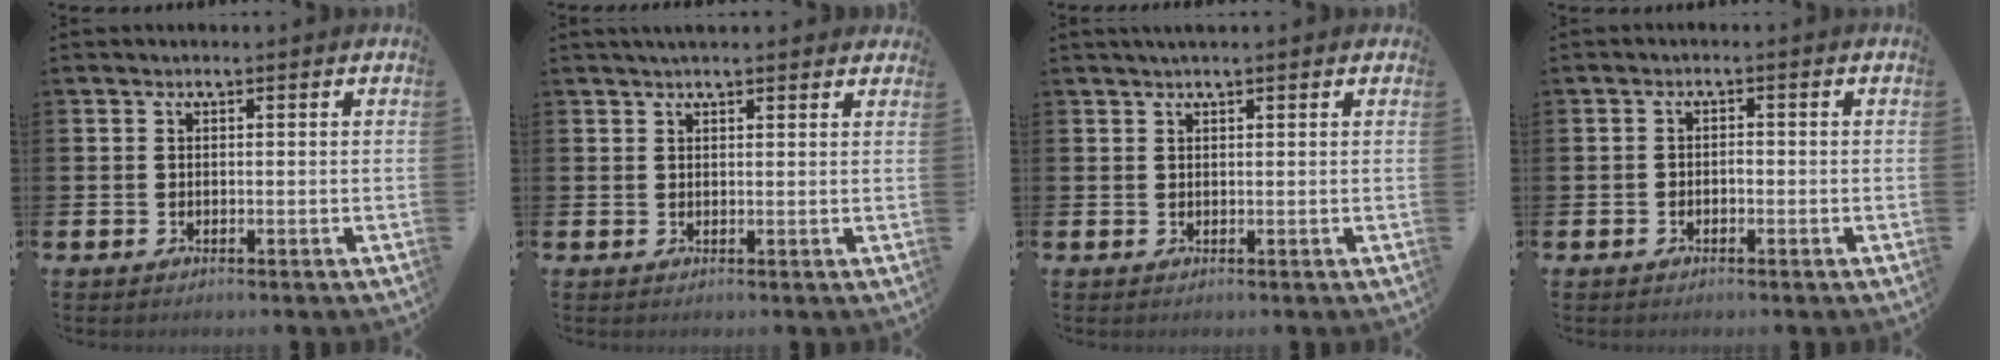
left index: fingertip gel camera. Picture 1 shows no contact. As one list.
[{"total": 2.0, "force": [1.9, 0.3, 0.6], "torque": [-0.012, -0.002, 0.034]}, {"total": 1.3, "force": [1.1, 0.0, 0.6], "torque": [0.000, -0.002, 0.016]}, {"total": 0.9, "force": [-0.6, 0.6, 0.3], "torque": [-0.004, -0.001, -0.012]}]